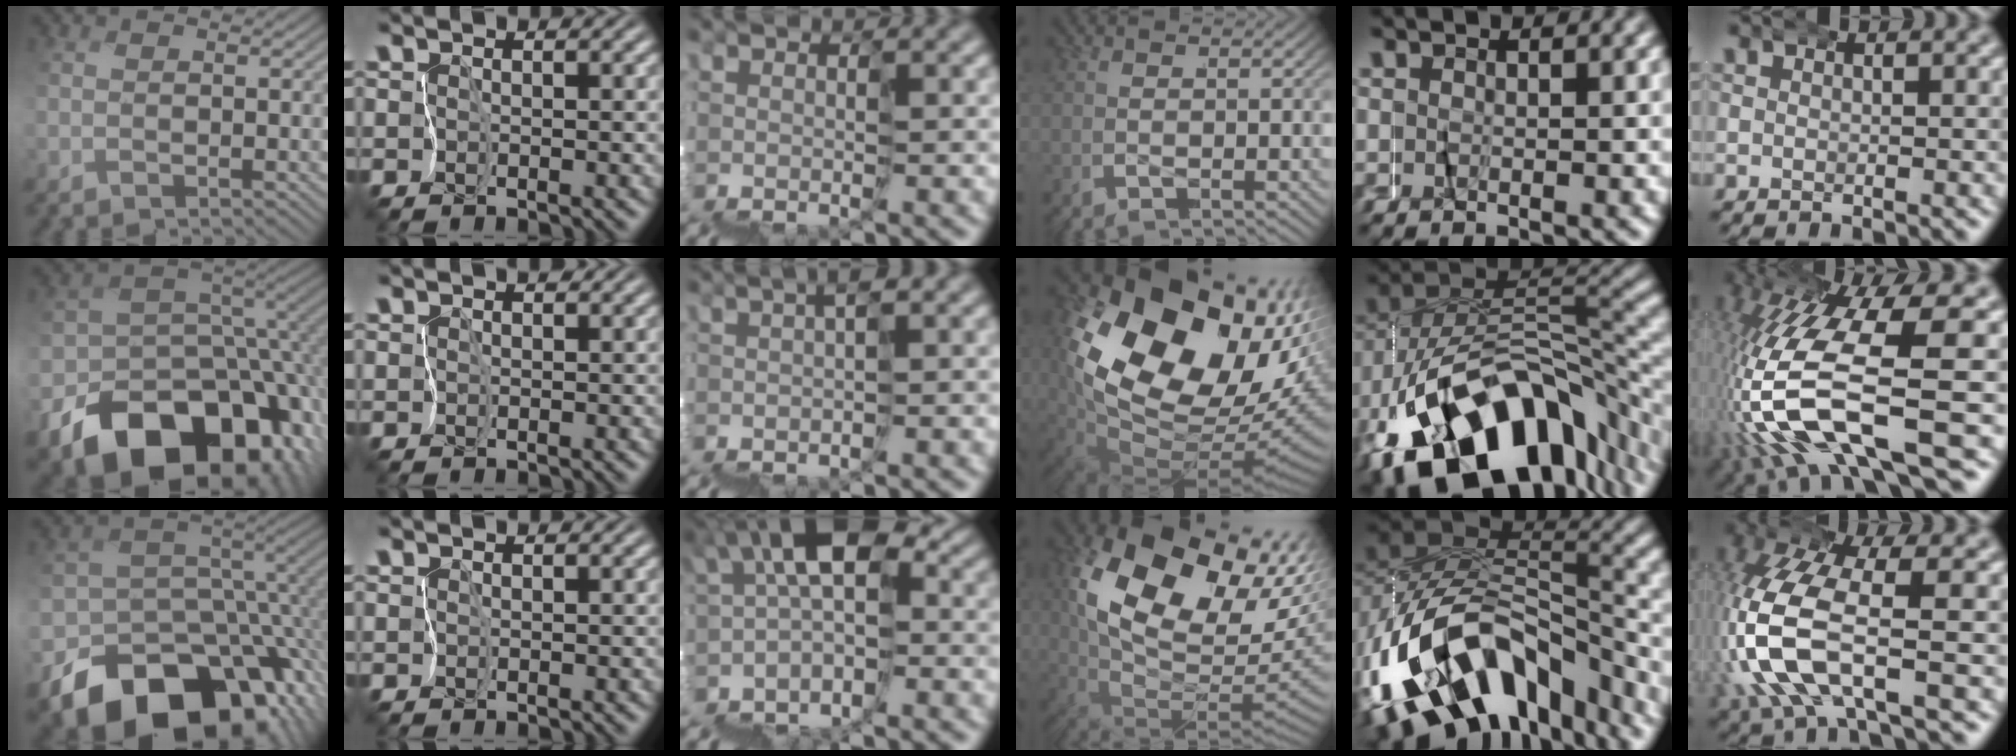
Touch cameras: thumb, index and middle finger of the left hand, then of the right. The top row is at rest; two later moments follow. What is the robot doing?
{"motion": "wrap", "object": "masking tape"}